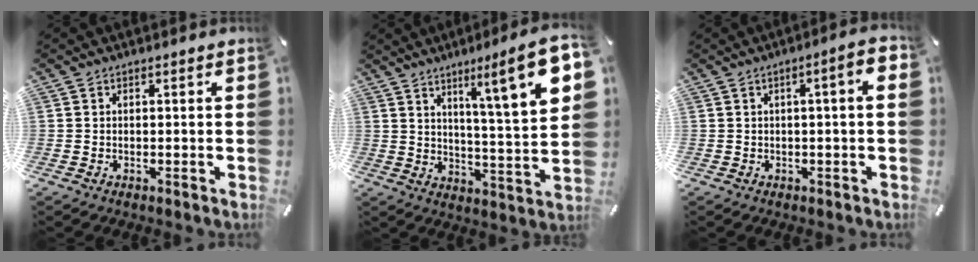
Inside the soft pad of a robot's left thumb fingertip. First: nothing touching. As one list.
[{"total": 15.7, "force": [8.2, 1.9, 13.2], "torque": [-0.191, -0.057, 0.118]}, {"total": 4.5, "force": [0.0, 0.6, 4.4], "torque": [-0.071, 0.001, -0.003]}]